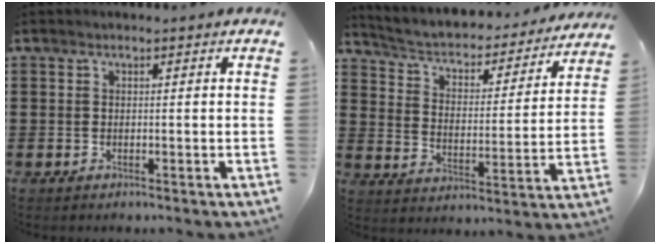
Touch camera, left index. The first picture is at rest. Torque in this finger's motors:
{"motor_torque": [1.53, -0.61, 0.61, 0.08]}